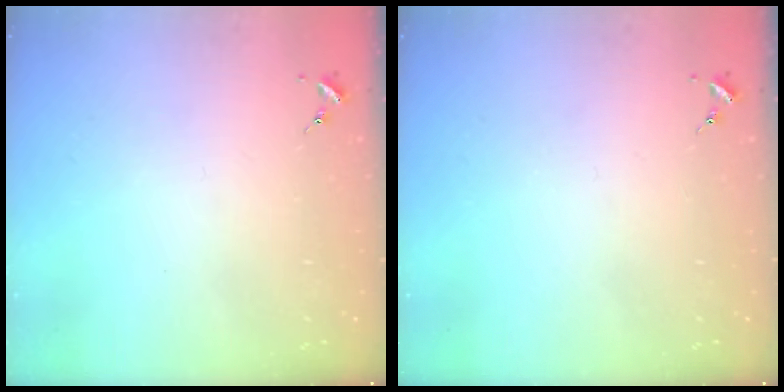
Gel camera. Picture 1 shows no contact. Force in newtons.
{"total": 0.0}